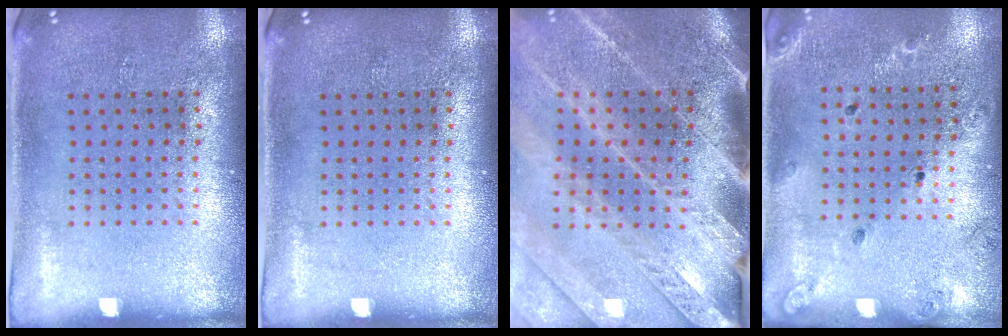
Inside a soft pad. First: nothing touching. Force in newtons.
{"total": 0.0}
{"total": 3.8, "press": 3.2, "slide": 2.1}
{"total": 1.3, "press": 1.3, "slide": 0.3}